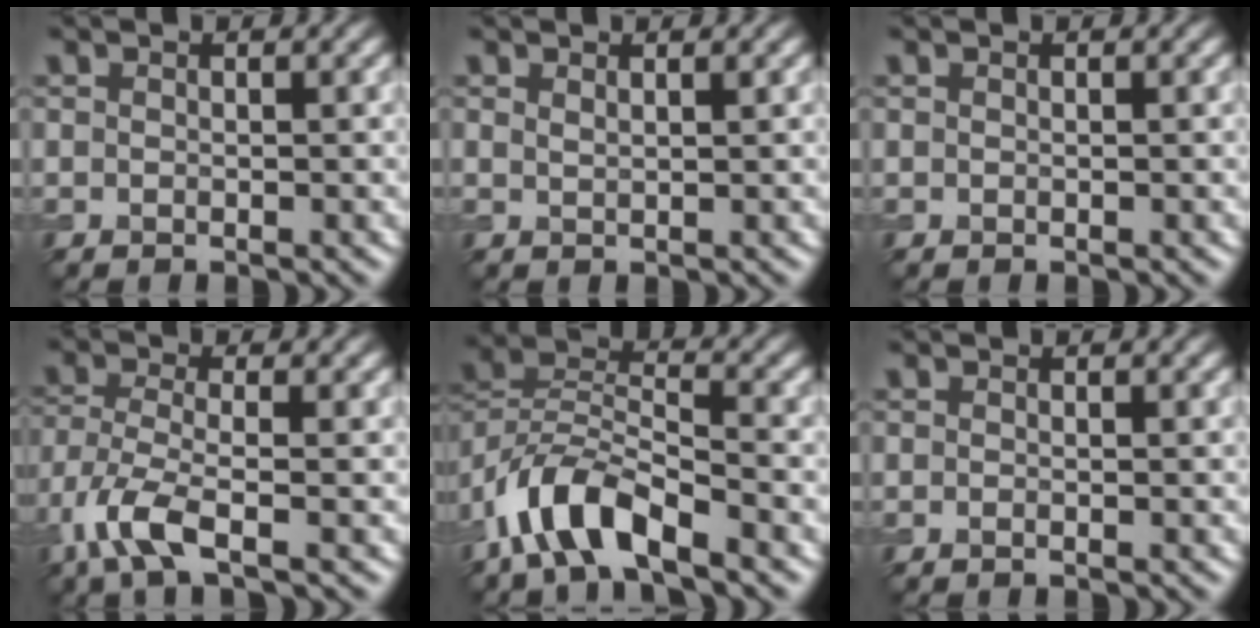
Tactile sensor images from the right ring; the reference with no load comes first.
{"total": 0.7, "force": [0.5, 0.1, 0.4], "torque": [-0.009, -0.002, 0.009]}
{"total": 0.0}
{"total": 5.3, "force": [-2.9, 1.6, 4.2], "torque": [-0.105, -0.011, -0.069]}
{"total": 7.8, "force": [-5.1, 2.8, 5.2], "torque": [-0.092, 0.005, -0.105]}
{"total": 0.5, "force": [-0.3, 0.1, 0.4], "torque": [-0.011, -0.006, -0.008]}